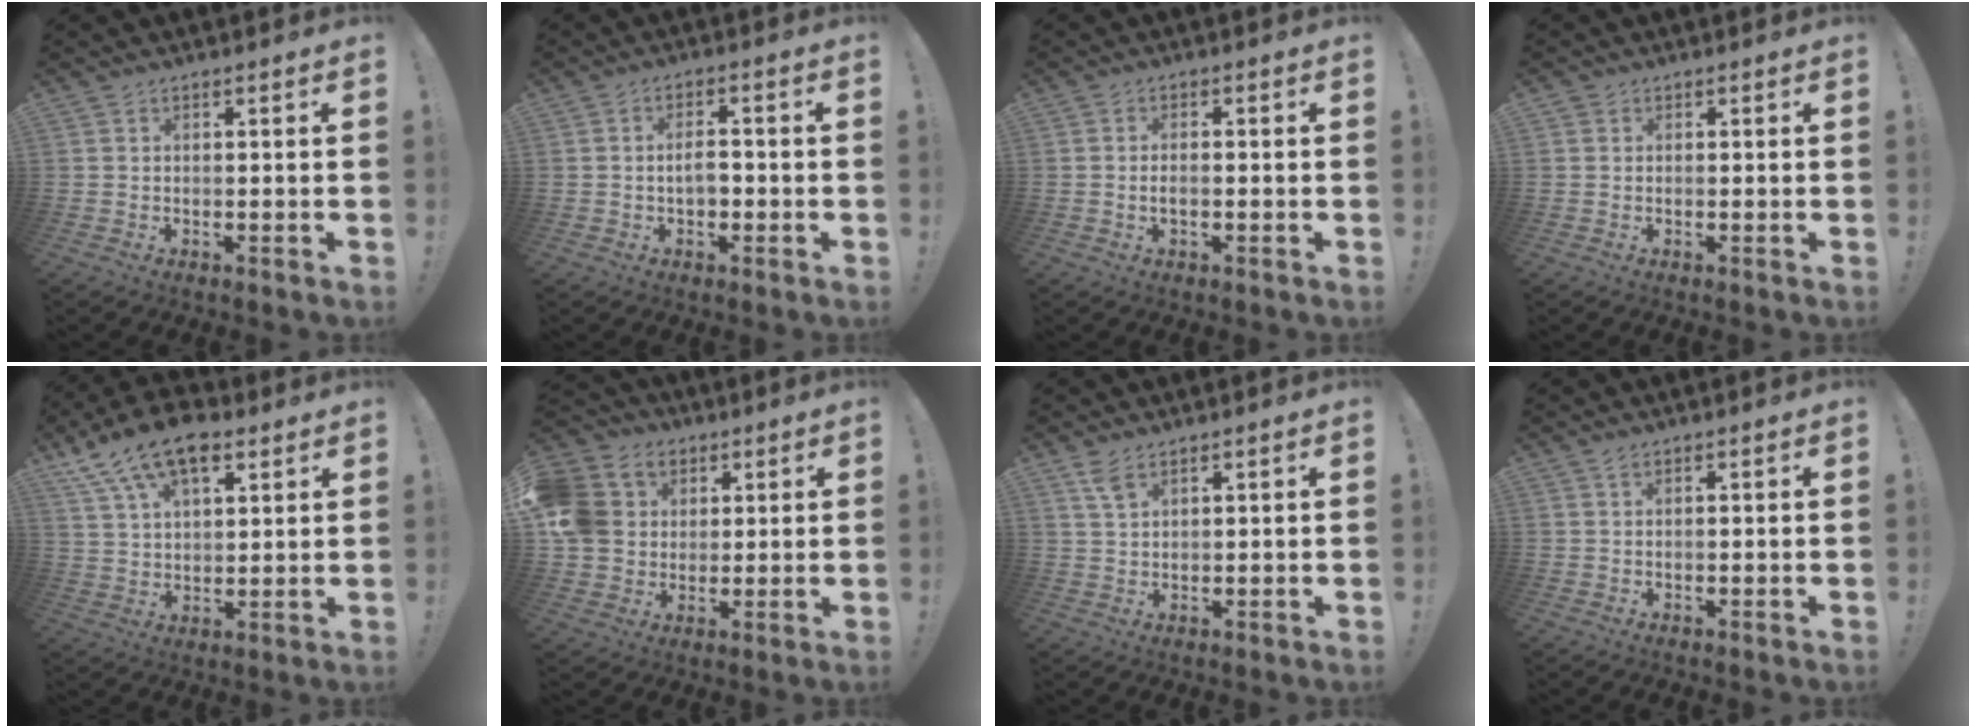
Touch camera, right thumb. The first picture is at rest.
{"total": 4.2, "force": [-0.7, 2.3, 3.4], "torque": [-0.044, 0.005, -0.015]}
{"total": 1.9, "force": [-0.6, 0.8, 1.6], "torque": [-0.030, 0.006, -0.011]}
{"total": 0.8, "force": [0.3, 0.8, 0.0], "torque": [0.007, -0.001, 0.003]}
{"total": 14.1, "force": [8.6, 6.9, 8.8], "torque": [-0.155, -0.040, 0.158]}
{"total": 13.4, "force": [3.2, 11.8, 5.6], "torque": [-0.100, -0.005, 0.068]}
{"total": 4.2, "force": [2.9, 1.6, 2.7], "torque": [-0.043, -0.016, 0.050]}
{"total": 0.9, "force": [0.8, 0.2, 0.4], "torque": [-0.001, -0.002, 0.013]}